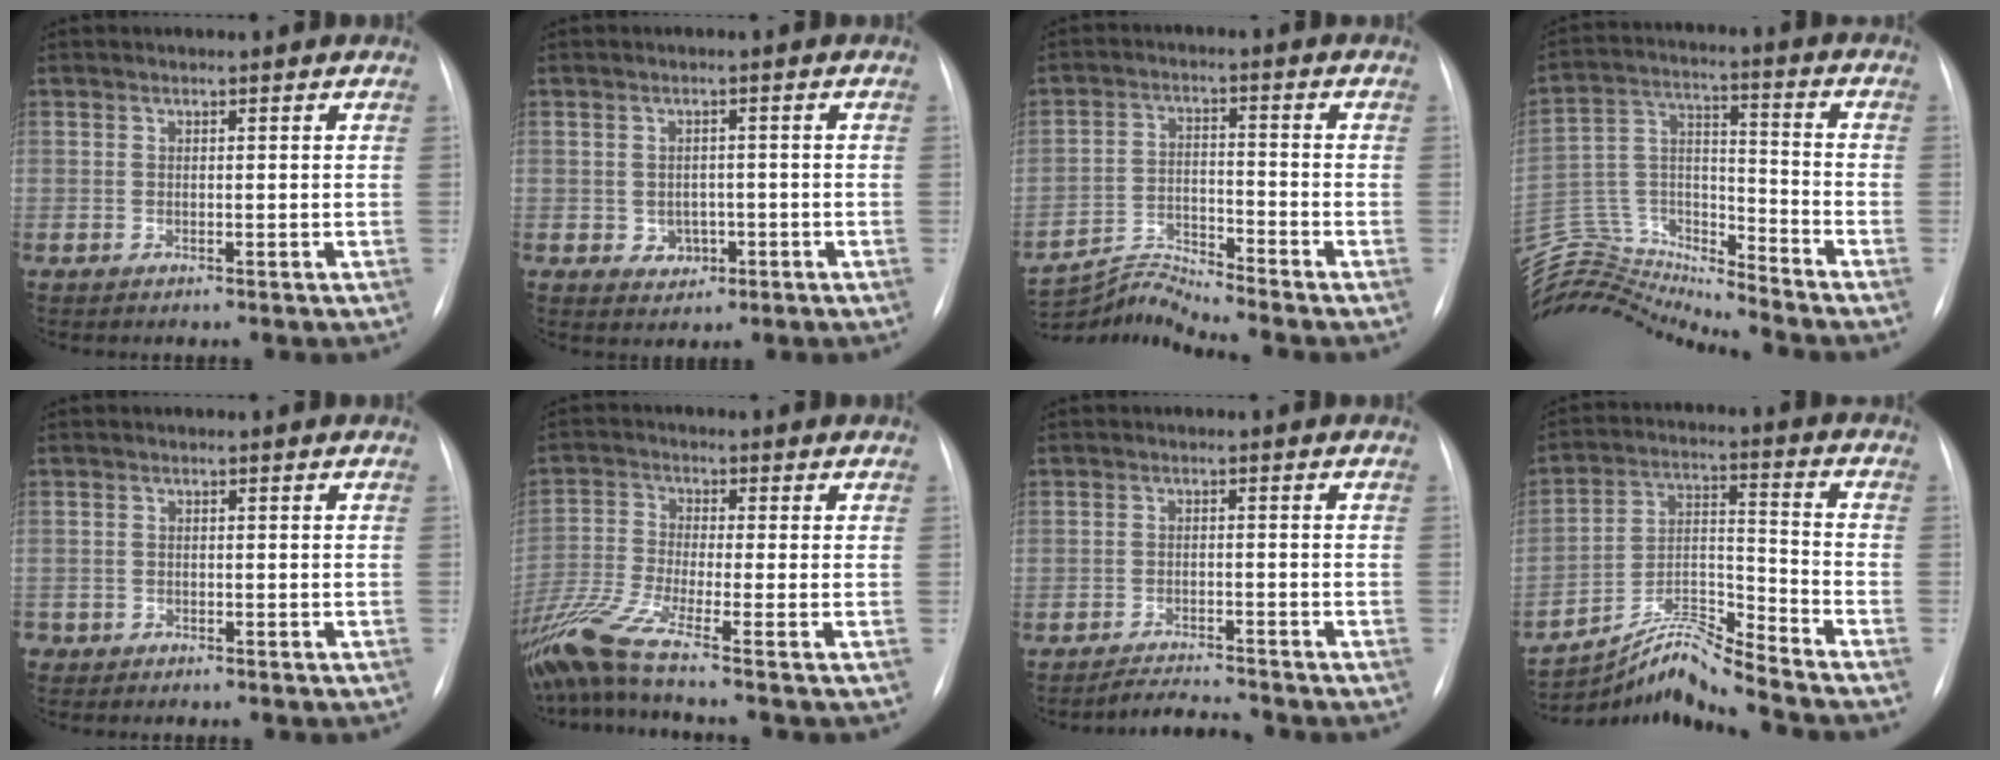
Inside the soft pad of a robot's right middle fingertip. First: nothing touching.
{"total": 3.3, "force": [-1.0, 2.8, 1.4], "torque": [-0.013, 0.007, -0.004]}
{"total": 7.1, "force": [-6.6, -2.5, -0.6], "torque": [-0.005, -0.004, -0.123]}
{"total": 18.3, "force": [-18.1, 0.6, 2.5], "torque": [-0.048, 0.052, -0.316]}
{"total": 1.3, "force": [-0.8, 1.0, 0.1], "torque": [-0.001, 0.004, -0.012]}
{"total": 9.9, "force": [-7.6, -2.2, 5.9], "torque": [-0.127, -0.029, -0.147]}
{"total": 3.6, "force": [-3.5, -0.9, 0.1], "torque": [-0.009, -0.015, -0.057]}
{"total": 9.0, "force": [-8.5, -2.1, 2.0], "torque": [-0.043, 0.015, -0.153]}